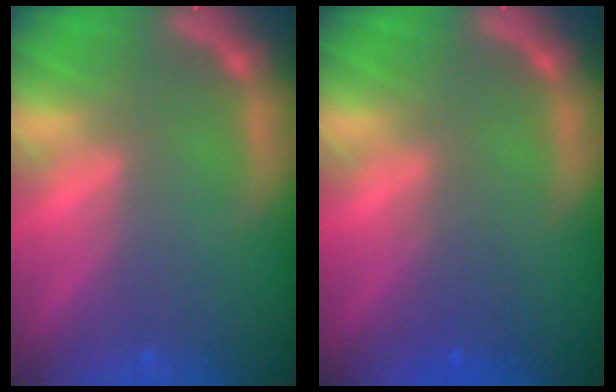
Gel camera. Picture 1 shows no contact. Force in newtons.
{"total": 2.0}